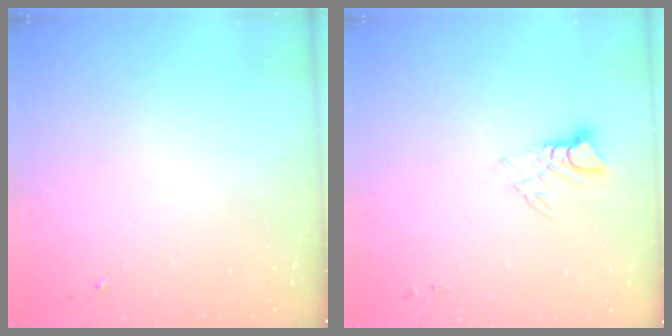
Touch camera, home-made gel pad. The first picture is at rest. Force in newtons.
{"total": 5.0, "press": 5.0, "slide": 0.3}